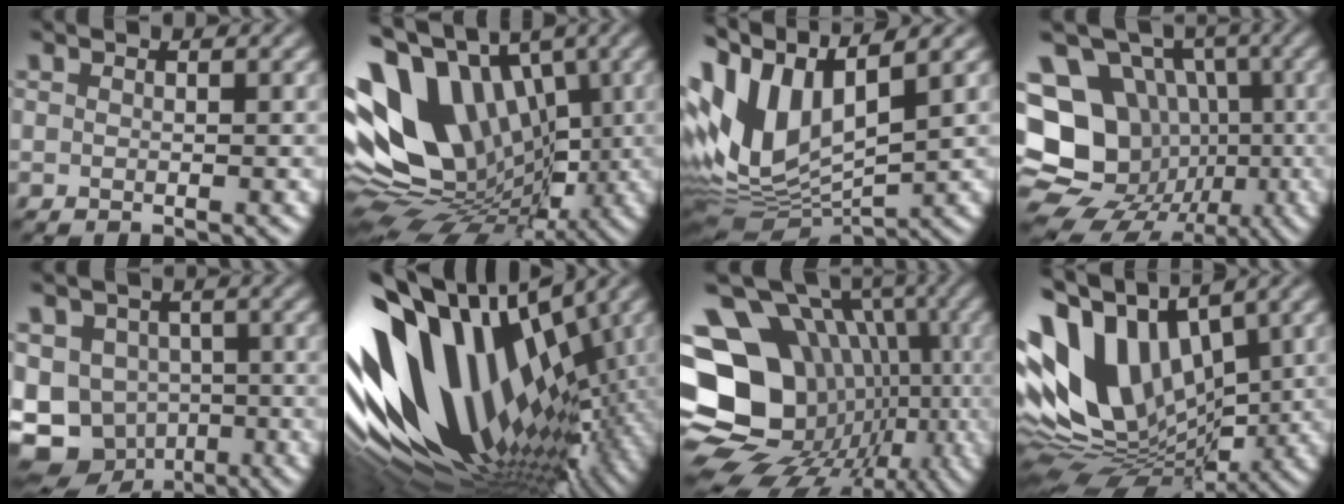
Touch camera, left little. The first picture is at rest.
{"total": 13.8, "force": [2.0, 9.4, 9.8], "torque": [-0.195, 0.012, 0.021]}
{"total": 11.9, "force": [3.8, 6.0, 9.5], "torque": [-0.223, 0.007, 0.071]}
{"total": 18.9, "force": [-1.8, 16.8, 8.6], "torque": [-0.192, 0.017, -0.038]}
{"total": 10.1, "force": [-3.9, 8.3, 4.2], "torque": [-0.081, -0.026, -0.069]}
{"total": 16.3, "force": [1.2, 10.5, 12.5], "torque": [-0.230, 0.020, 0.015]}
{"total": 18.7, "force": [-2.7, 15.1, 10.6], "torque": [-0.157, 0.016, -0.034]}
{"total": 14.2, "force": [3.5, 8.6, 10.8], "torque": [-0.225, 0.012, 0.055]}